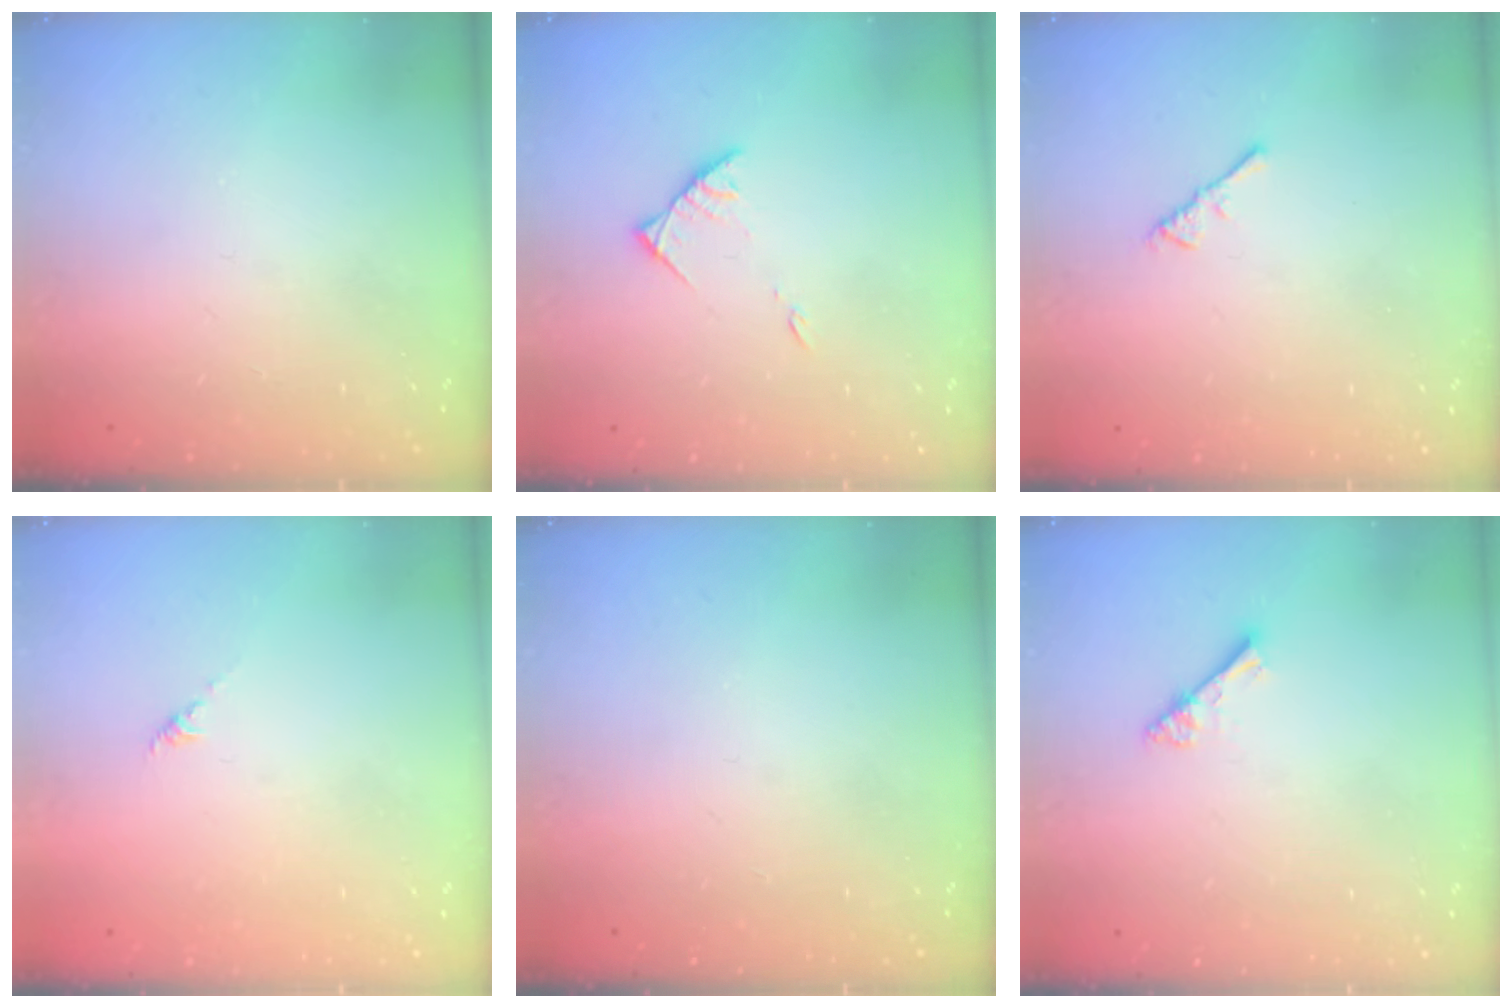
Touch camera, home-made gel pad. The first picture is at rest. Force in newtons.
{"total": 4.2, "press": 4.1, "slide": 0.6}
{"total": 2.2, "press": 2.1, "slide": 0.5}
{"total": 0.0}
{"total": 0.0}
{"total": 2.8, "press": 2.8, "slide": 0.3}